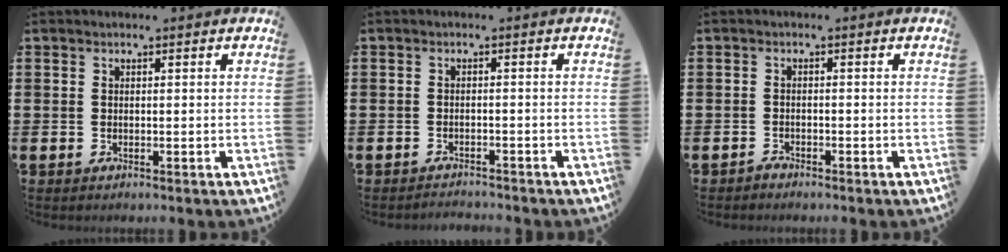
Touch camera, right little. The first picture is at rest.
{"total": 1.2, "force": [-1.2, 0.0, -0.1], "torque": [-0.001, 0.002, -0.025]}
{"total": 0.9, "force": [-0.8, 0.2, 0.0], "torque": [-0.002, -0.001, -0.018]}